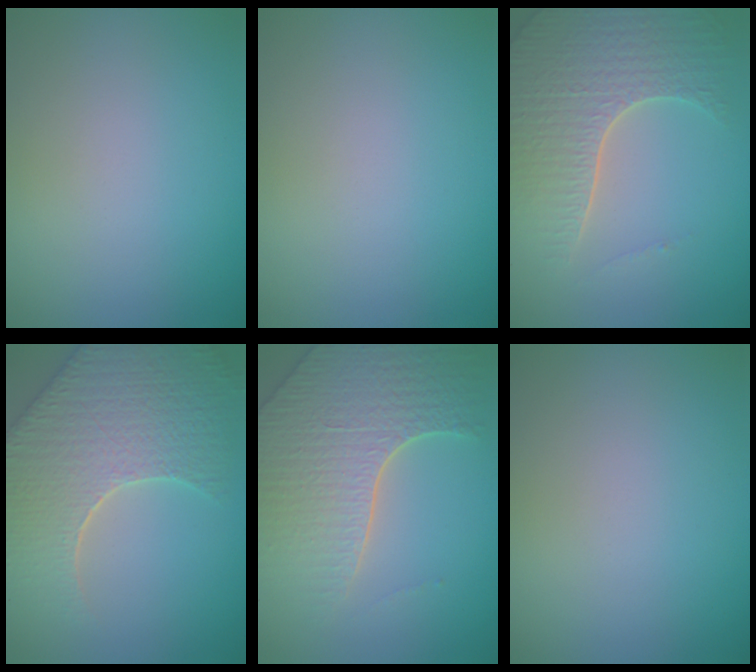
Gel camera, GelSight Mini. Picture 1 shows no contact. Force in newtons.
{"total": 0.0}
{"total": 6.4, "press": 5.0, "slide": 4.0}
{"total": 9.0, "press": 6.4, "slide": 6.4}
{"total": 7.0, "press": 5.6, "slide": 4.2}
{"total": 0.0}